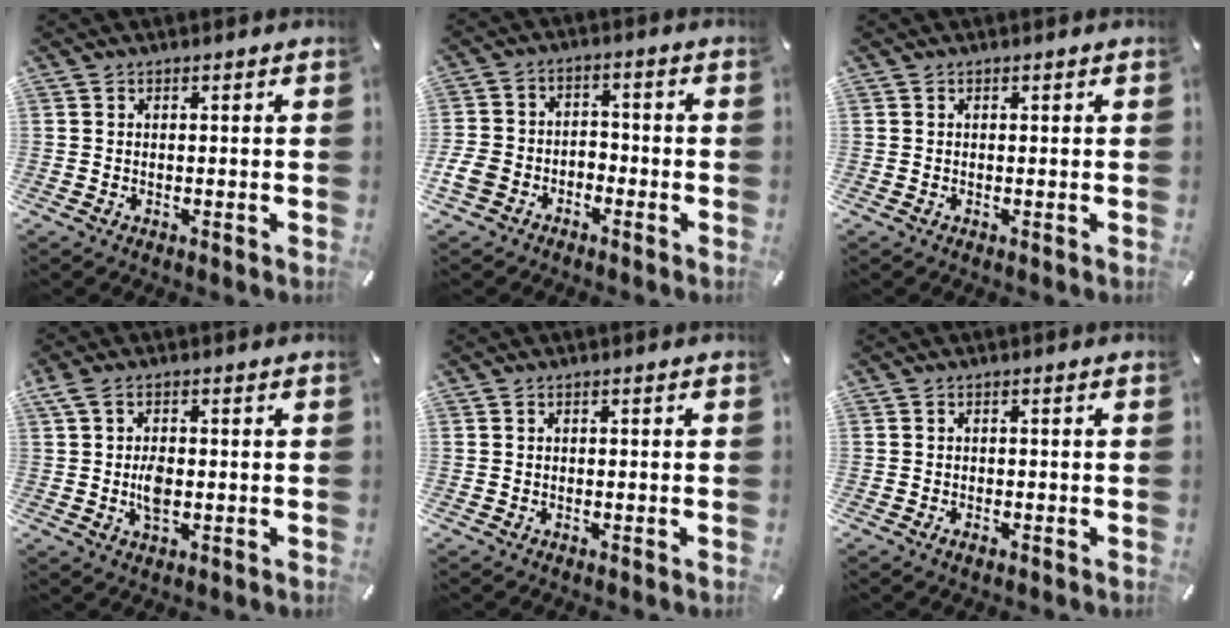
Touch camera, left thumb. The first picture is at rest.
{"total": 6.5, "force": [-3.7, 4.8, 2.5], "torque": [-0.056, 0.021, -0.071]}
{"total": 0.0}
{"total": 5.8, "force": [-0.3, 2.9, 5.0], "torque": [-0.103, 0.001, -0.006]}
{"total": 0.0}
{"total": 1.6, "force": [-0.8, 0.6, 1.2], "torque": [-0.022, 0.003, -0.015]}